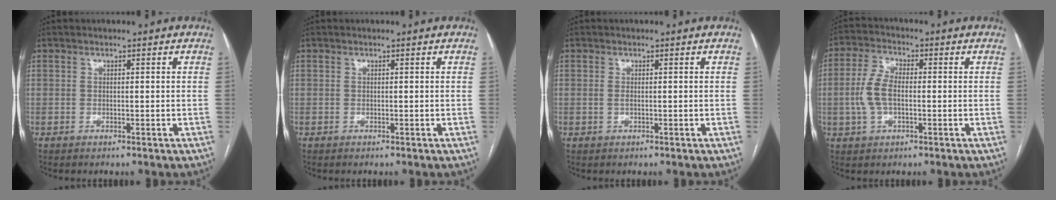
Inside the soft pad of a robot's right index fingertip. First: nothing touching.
{"total": 0.0}
{"total": 0.5, "force": [0.0, 0.1, 0.5], "torque": [-0.011, -0.001, 0.000]}
{"total": 6.6, "force": [-0.6, 3.3, 5.7], "torque": [-0.134, 0.012, -0.014]}